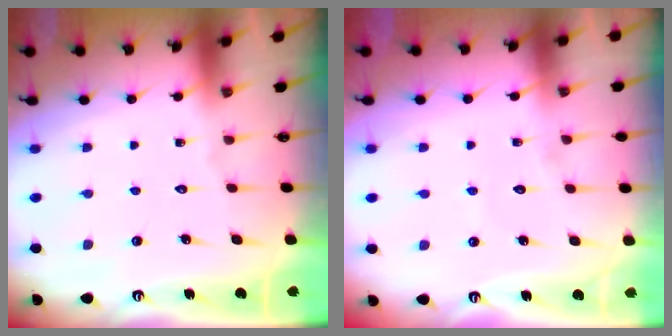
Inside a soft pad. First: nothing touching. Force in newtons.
{"total": 2.6, "press": 2.5, "slide": 0.2}